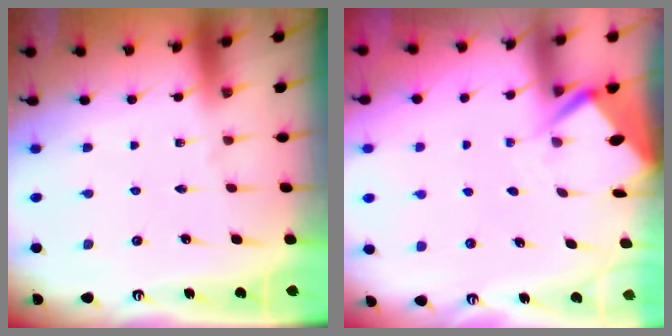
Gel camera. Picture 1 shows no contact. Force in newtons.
{"total": 3.5, "press": 3.5, "slide": 0.4}